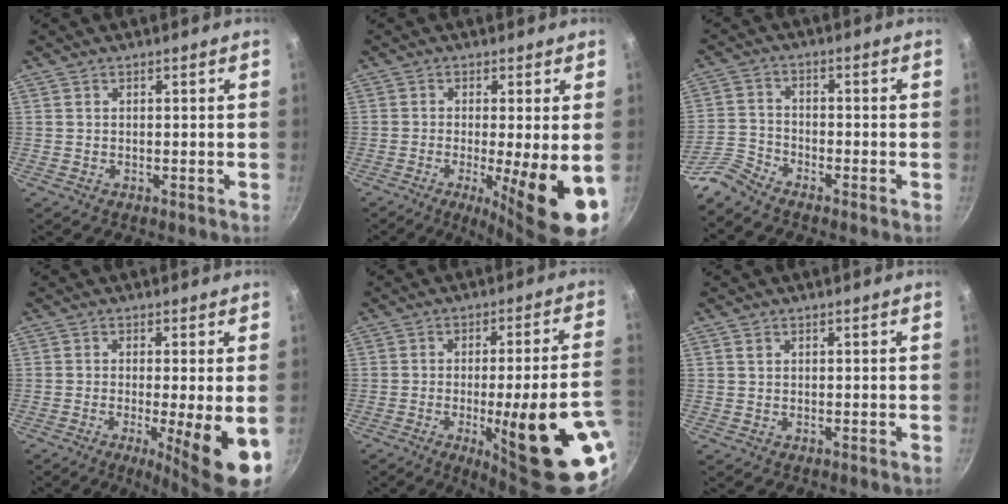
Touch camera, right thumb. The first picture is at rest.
{"total": 13.1, "force": [-3.2, 2.5, 12.5], "torque": [-0.181, -0.012, -0.042]}
{"total": 4.8, "force": [-4.4, 1.3, 1.4], "torque": [-0.031, 0.032, -0.105]}
{"total": 10.6, "force": [-2.5, 1.5, 10.2], "torque": [-0.147, -0.010, -0.033]}
{"total": 23.4, "force": [-7.4, 4.4, 21.8], "torque": [-0.266, 0.016, -0.089]}
{"total": 0.8, "force": [0.3, 0.7, 0.4], "torque": [-0.005, 0.001, 0.005]}